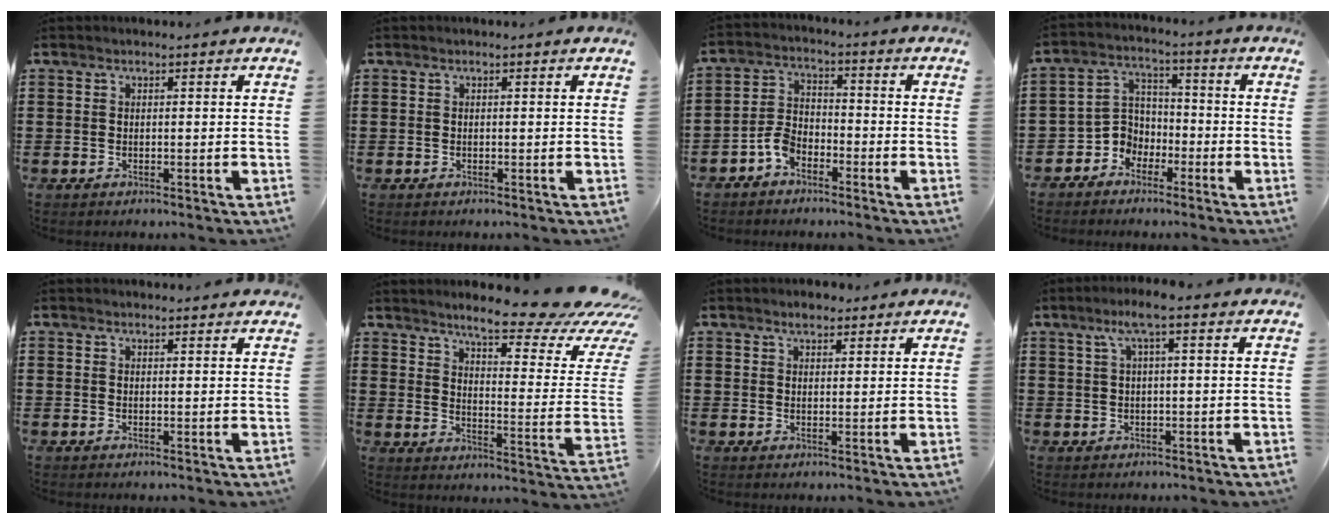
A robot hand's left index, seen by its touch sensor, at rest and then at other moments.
{"total": 0.0}
{"total": 4.5, "force": [-3.1, 2.4, 2.2], "torque": [-0.062, 0.005, -0.064]}
{"total": 5.4, "force": [-3.3, 4.1, 0.9], "torque": [-0.043, 0.003, -0.073]}
{"total": 1.3, "force": [1.3, 0.1, 0.3], "torque": [-0.008, 0.001, 0.024]}
{"total": 9.6, "force": [8.0, 0.1, 5.3], "torque": [-0.094, -0.068, 0.125]}
{"total": 2.1, "force": [1.9, 0.7, 0.7], "torque": [-0.008, -0.002, 0.034]}
{"total": 3.4, "force": [1.3, 0.0, 3.2], "torque": [-0.064, 0.001, 0.021]}